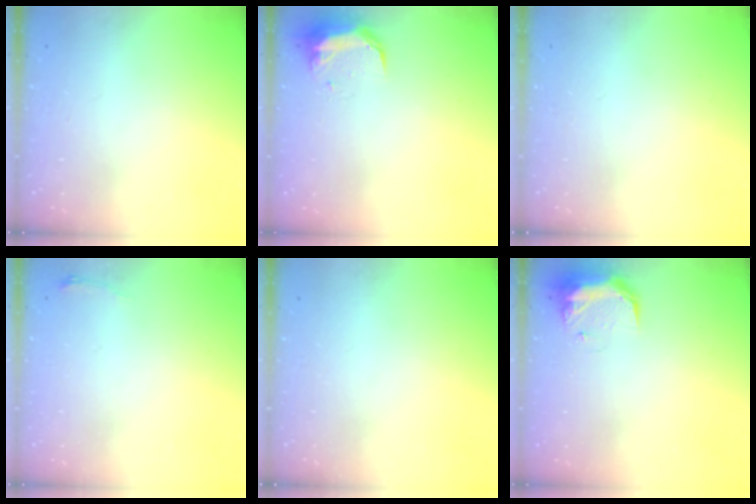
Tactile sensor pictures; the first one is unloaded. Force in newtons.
{"total": 9.5, "press": 9.4, "slide": 1.7}
{"total": 0.0}
{"total": 3.6, "press": 3.6, "slide": 0.5}
{"total": 0.0}
{"total": 17.8, "press": 11.5, "slide": 13.6}